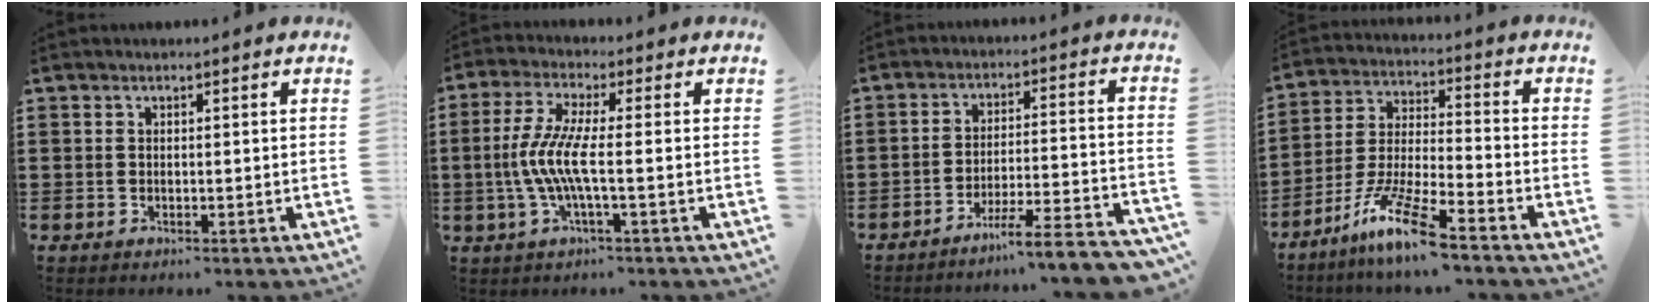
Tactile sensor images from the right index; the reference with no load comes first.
{"total": 7.2, "force": [-1.4, 0.8, 7.0], "torque": [-0.166, -0.020, -0.039]}
{"total": 6.8, "force": [-6.0, -0.3, 3.2], "torque": [-0.047, -0.005, -0.115]}
{"total": 10.8, "force": [-8.3, 0.4, 6.9], "torque": [-0.151, -0.001, -0.168]}